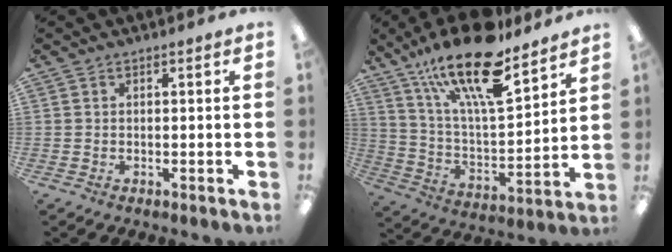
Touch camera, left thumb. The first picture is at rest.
{"total": 22.5, "force": [15.8, 6.8, 14.4], "torque": [-0.247, -0.096, 0.268]}